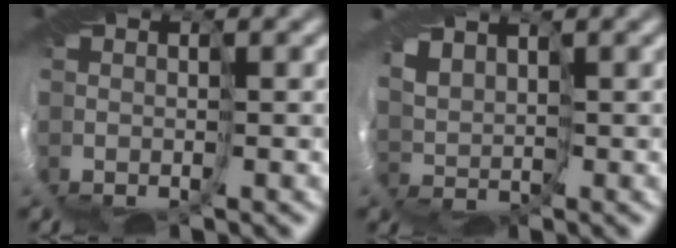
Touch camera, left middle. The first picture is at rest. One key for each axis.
{"total": 2.1, "fx": 1.9, "fy": 0.8, "fz": 0.6, "tx": -0.022, "ty": 0.001, "tz": 0.035}